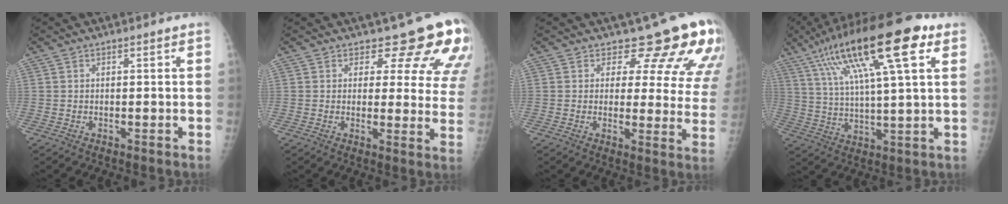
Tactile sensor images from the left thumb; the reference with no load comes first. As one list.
[{"total": 11.8, "force": [10.0, 4.8, 4.2], "torque": [-0.002, -0.070, 0.091]}, {"total": 12.6, "force": [10.5, 5.0, 4.8], "torque": [-0.011, -0.076, 0.101]}, {"total": 22.5, "force": [10.5, 5.4, 19.1], "torque": [-0.332, 0.005, 0.173]}]